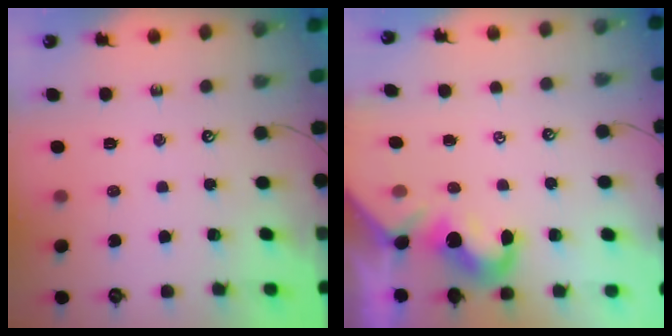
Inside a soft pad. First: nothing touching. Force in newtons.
{"total": 1.4, "press": 1.2, "slide": 0.7}